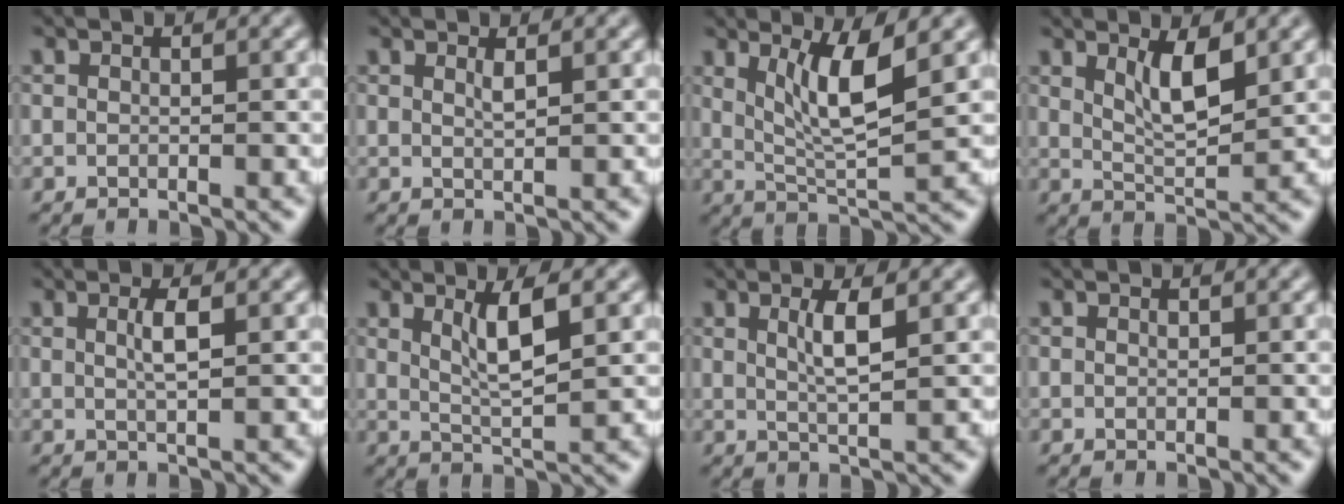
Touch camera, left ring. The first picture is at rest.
{"total": 0.8, "force": [0.6, 0.1, 0.6], "torque": [-0.012, -0.002, 0.010]}
{"total": 5.2, "force": [2.0, 1.1, 4.6], "torque": [-0.088, -0.011, 0.043]}
{"total": 3.6, "force": [1.7, 1.1, 3.0], "torque": [-0.055, -0.007, 0.033]}
{"total": 1.9, "force": [0.6, 0.4, 1.8], "torque": [-0.033, 0.002, 0.007]}
{"total": 3.5, "force": [1.4, 0.7, 3.1], "torque": [-0.055, -0.005, 0.028]}
{"total": 2.7, "force": [1.0, 0.6, 2.5], "torque": [-0.044, -0.003, 0.017]}
{"total": 0.0}